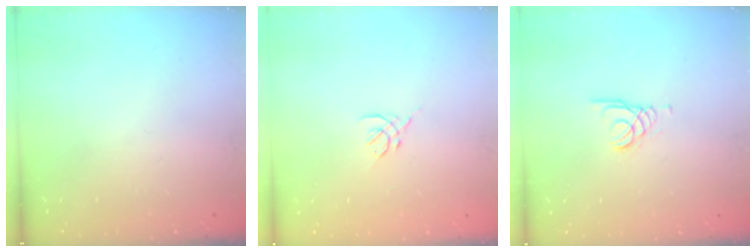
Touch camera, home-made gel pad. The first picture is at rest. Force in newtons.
{"total": 2.7, "press": 2.6, "slide": 0.8}
{"total": 1.5, "press": 1.5, "slide": 0.1}